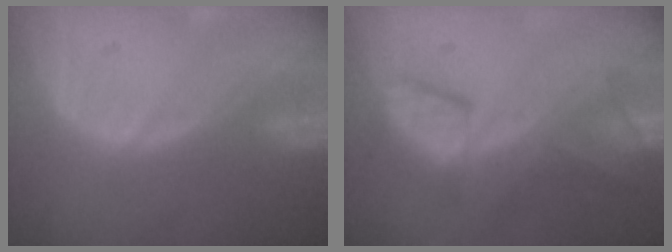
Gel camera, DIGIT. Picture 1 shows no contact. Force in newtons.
{"total": 7.7, "press": 7.2, "slide": 2.6}